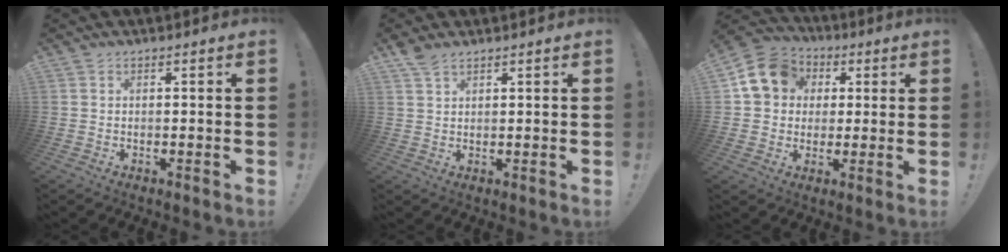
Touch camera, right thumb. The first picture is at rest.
{"total": 3.3, "force": [2.7, 1.1, 1.7], "torque": [-0.031, -0.015, 0.049]}
{"total": 13.6, "force": [3.5, 11.7, 6.1], "torque": [-0.083, 0.000, 0.074]}